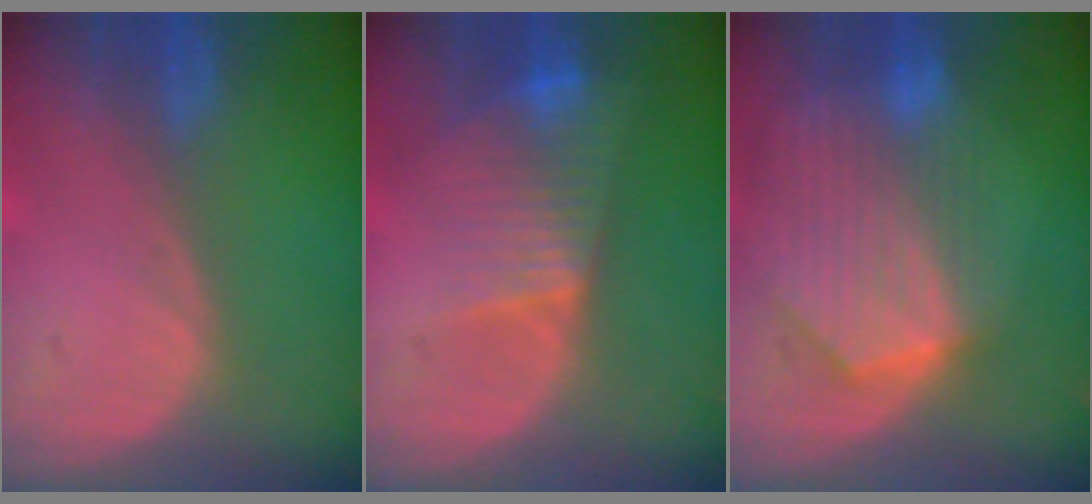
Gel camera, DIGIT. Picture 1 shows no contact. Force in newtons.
{"total": 7.9, "press": 6.7, "slide": 4.2}
{"total": 10.0, "press": 8.8, "slide": 4.7}